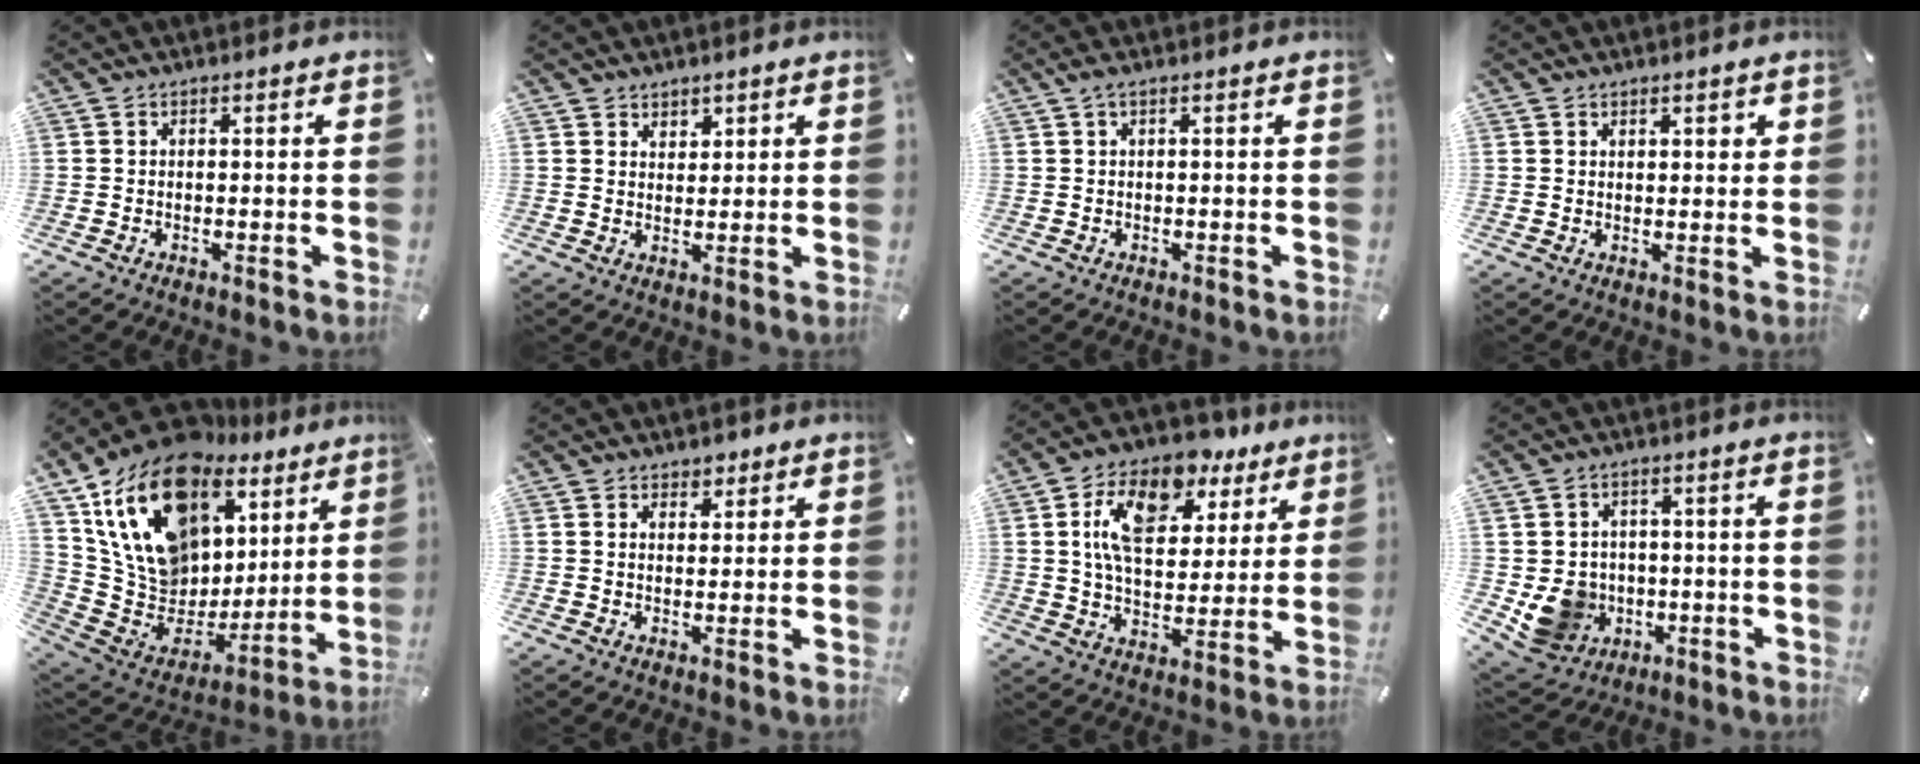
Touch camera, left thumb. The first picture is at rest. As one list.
[{"total": 3.1, "force": [2.1, 2.3, -0.2], "torque": [0.013, -0.007, 0.036]}, {"total": 1.2, "force": [0.3, 0.2, 1.1], "torque": [-0.023, 0.002, 0.005]}, {"total": 1.6, "force": [1.1, 1.0, 0.3], "torque": [0.002, -0.001, 0.019]}, {"total": 20.1, "force": [10.9, 13.8, 9.7], "torque": [-0.172, -0.088, 0.208]}, {"total": 3.0, "force": [1.7, 2.4, 0.3], "torque": [0.013, -0.004, 0.027]}, {"total": 14.8, "force": [7.0, 9.1, 9.4], "torque": [-0.158, -0.020, 0.126]}, {"total": 9.5, "force": [-0.8, 9.1, 2.7], "torque": [-0.075, -0.002, -0.009]}]